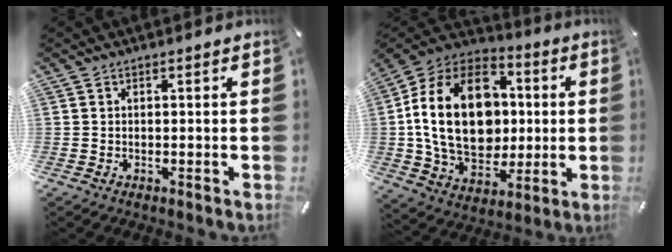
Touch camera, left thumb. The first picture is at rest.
{"total": 24.0, "force": [1.0, 17.7, 16.2], "torque": [-0.321, 0.008, 0.021]}